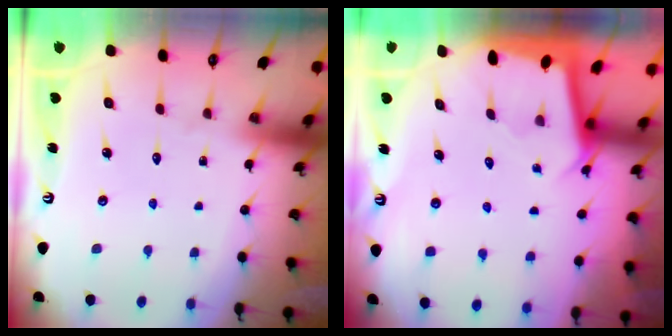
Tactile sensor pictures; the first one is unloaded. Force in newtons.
{"total": 1.9, "press": 1.9, "slide": 0.1}